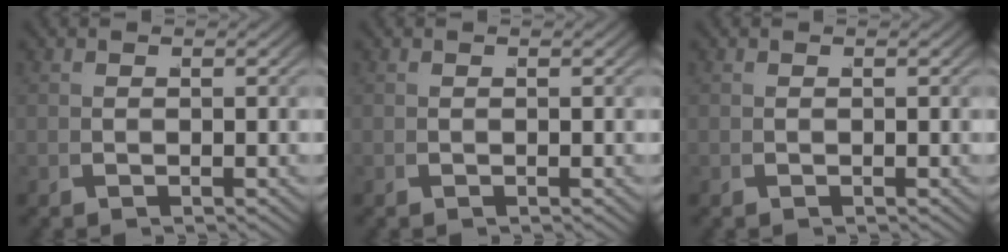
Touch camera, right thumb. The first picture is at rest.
{"total": 0.0}
{"total": 0.0}